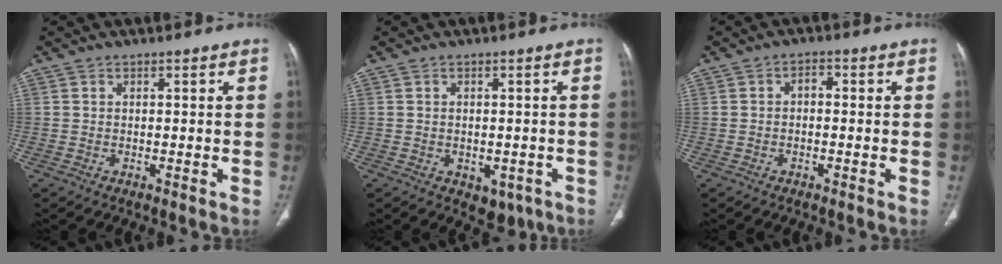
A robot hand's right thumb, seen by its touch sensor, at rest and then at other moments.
{"total": 4.9, "force": [-1.9, 3.4, 2.8], "torque": [-0.019, 0.009, -0.013]}
{"total": 1.8, "force": [-0.2, 1.1, 1.4], "torque": [-0.018, 0.008, -0.007]}